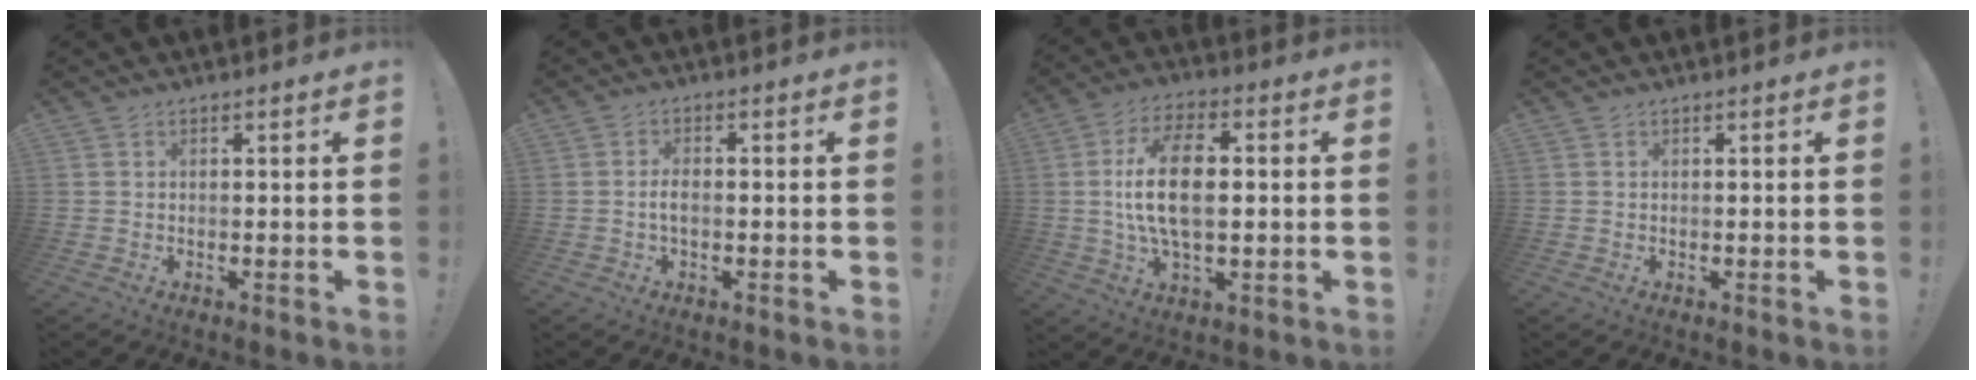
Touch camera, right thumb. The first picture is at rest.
{"total": 3.0, "force": [-0.8, 1.3, 2.6], "torque": [-0.058, 0.006, -0.015]}
{"total": 15.4, "force": [0.6, 7.8, 13.2], "torque": [-0.235, 0.004, 0.007]}
{"total": 0.0}